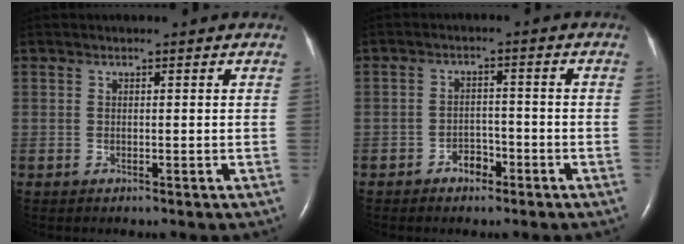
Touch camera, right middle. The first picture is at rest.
{"total": 2.9, "force": [-1.9, 1.7, 1.3], "torque": [-0.017, 0.007, -0.030]}